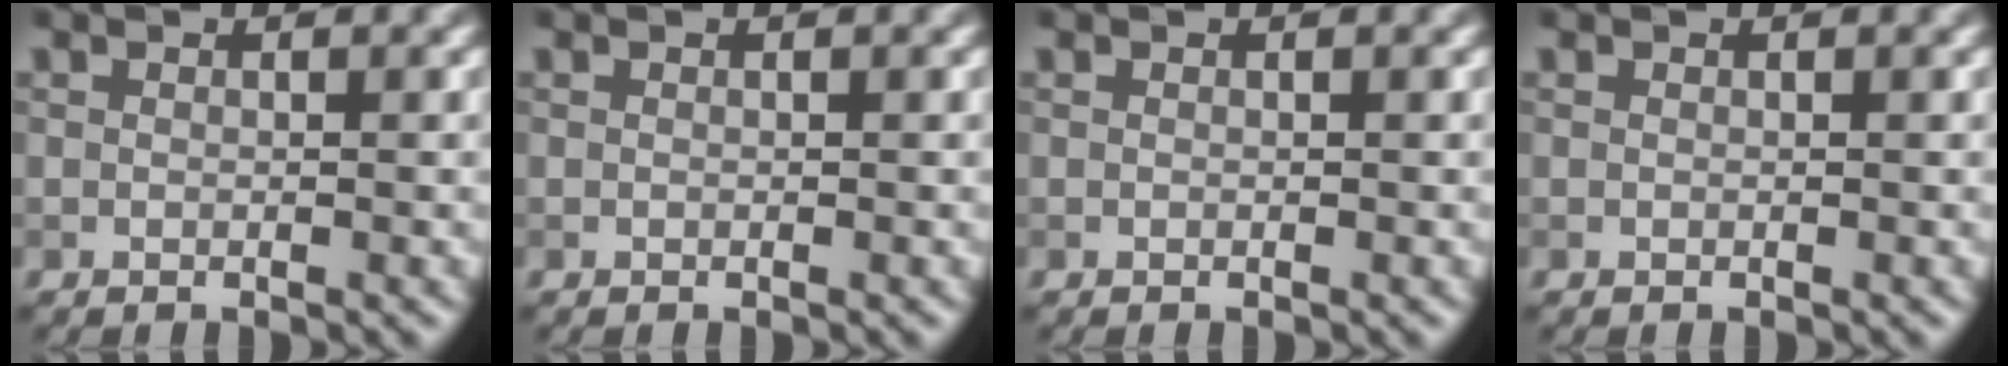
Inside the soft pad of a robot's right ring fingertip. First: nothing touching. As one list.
[{"total": 0.0}, {"total": 0.0}, {"total": 0.0}]